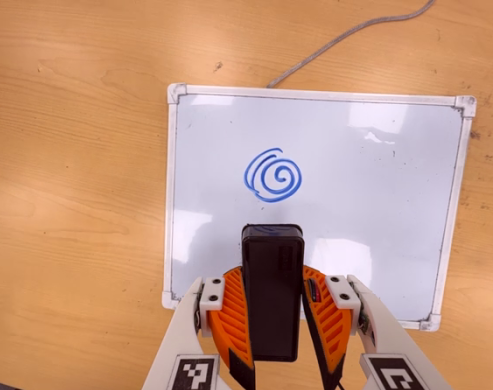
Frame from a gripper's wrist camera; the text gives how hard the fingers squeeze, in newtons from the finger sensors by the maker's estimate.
{"total": 10.9, "left": 8.5, "right": 13.2}